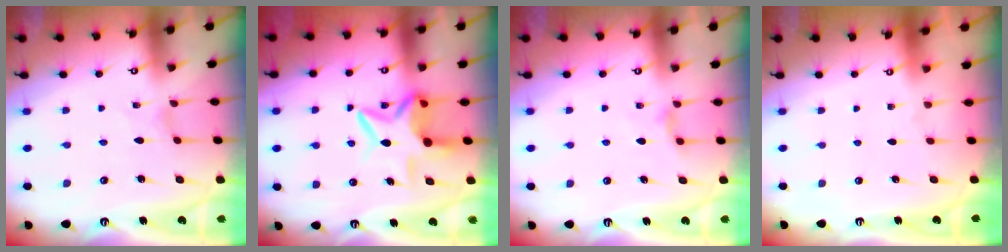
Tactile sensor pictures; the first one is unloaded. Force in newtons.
{"total": 10.2, "press": 10.1, "slide": 1.3}
{"total": 2.7, "press": 2.7, "slide": 0.5}
{"total": 0.0}